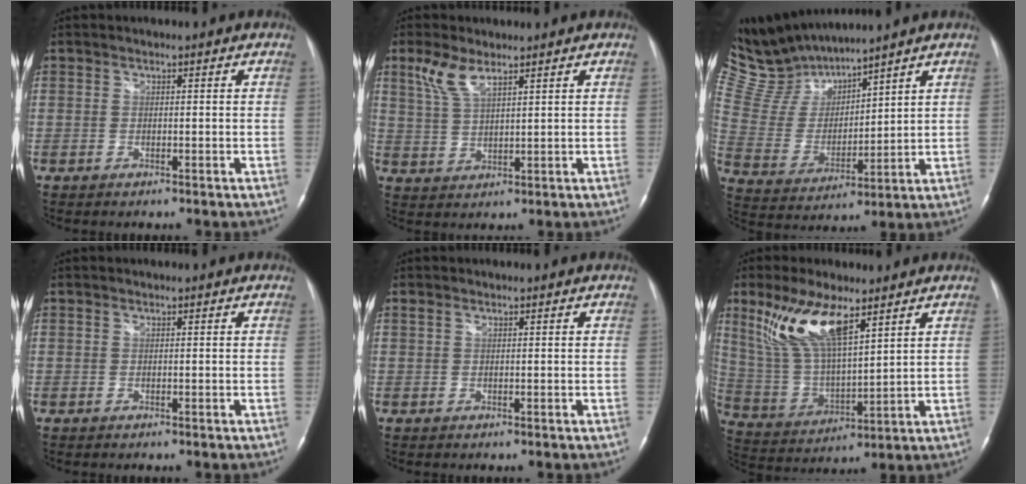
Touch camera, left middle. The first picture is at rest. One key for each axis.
{"total": 5.1, "fx": 3.4, "fy": 1.4, "fz": 3.6, "tx": -0.090, "ty": 0.010, "tz": 0.076}
{"total": 10.8, "fx": 10.6, "fy": 1.2, "fz": 1.5, "tx": -0.057, "ty": 0.007, "tz": 0.234}
{"total": 0.0}
{"total": 0.6, "fx": 0.4, "fy": 0.2, "fz": 0.4, "tx": -0.013, "ty": 0.013, "tz": 0.008}
{"total": 12.8, "fx": 7.7, "fy": 3.6, "fz": 9.5, "tx": -0.204, "ty": 0.009, "tz": 0.157}